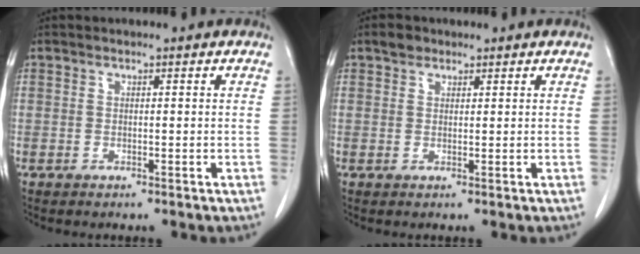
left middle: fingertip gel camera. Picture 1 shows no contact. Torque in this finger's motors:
{"motor_torque": [0.30, -0.26, -0.01, 0.00]}